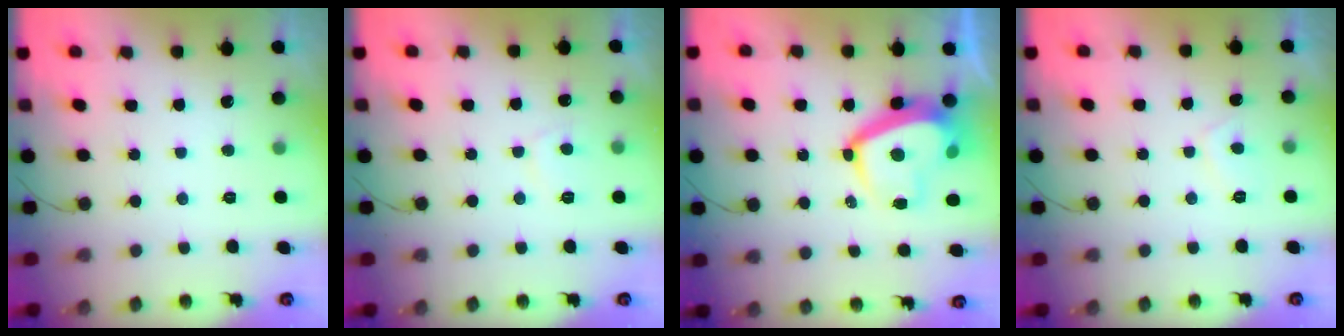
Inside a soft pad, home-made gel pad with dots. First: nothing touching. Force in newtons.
{"total": 3.0, "press": 2.9, "slide": 0.7}
{"total": 10.8, "press": 10.7, "slide": 1.5}
{"total": 1.9, "press": 1.8, "slide": 0.7}